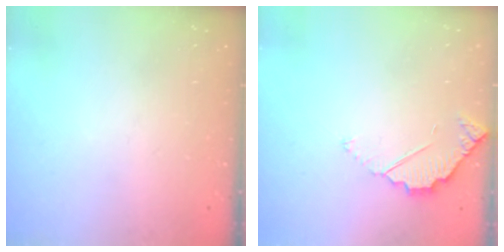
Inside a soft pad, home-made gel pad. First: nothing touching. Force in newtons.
{"total": 3.2, "press": 3.2, "slide": 0.3}